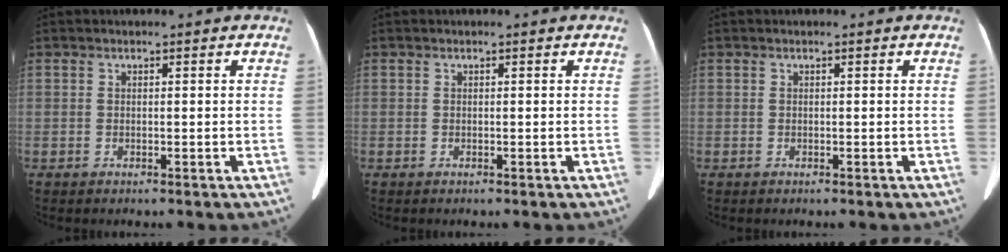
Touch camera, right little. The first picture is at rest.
{"total": 0.0}
{"total": 0.0}